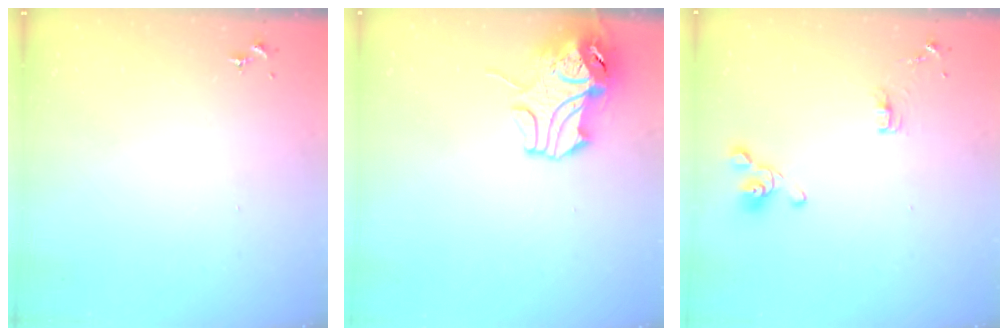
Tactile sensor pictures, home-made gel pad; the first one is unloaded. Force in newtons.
{"total": 11.9, "press": 11.8, "slide": 1.7}
{"total": 8.8, "press": 8.5, "slide": 2.0}